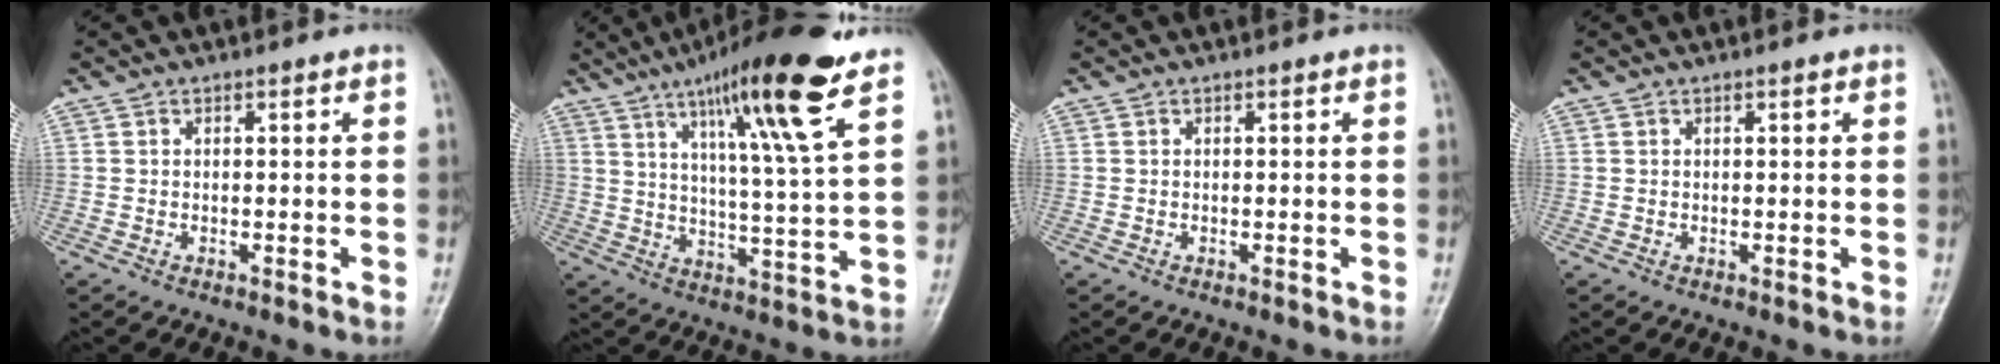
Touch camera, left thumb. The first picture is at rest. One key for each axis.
{"total": 18.1, "fx": 10.6, "fy": 1.7, "fz": 14.5, "tx": -0.223, "ty": -0.048, "tz": 0.168}
{"total": 0.0}
{"total": 0.6, "fx": 0.4, "fy": 0.2, "fz": 0.5, "tx": -0.008, "ty": -0.001, "tz": 0.005}